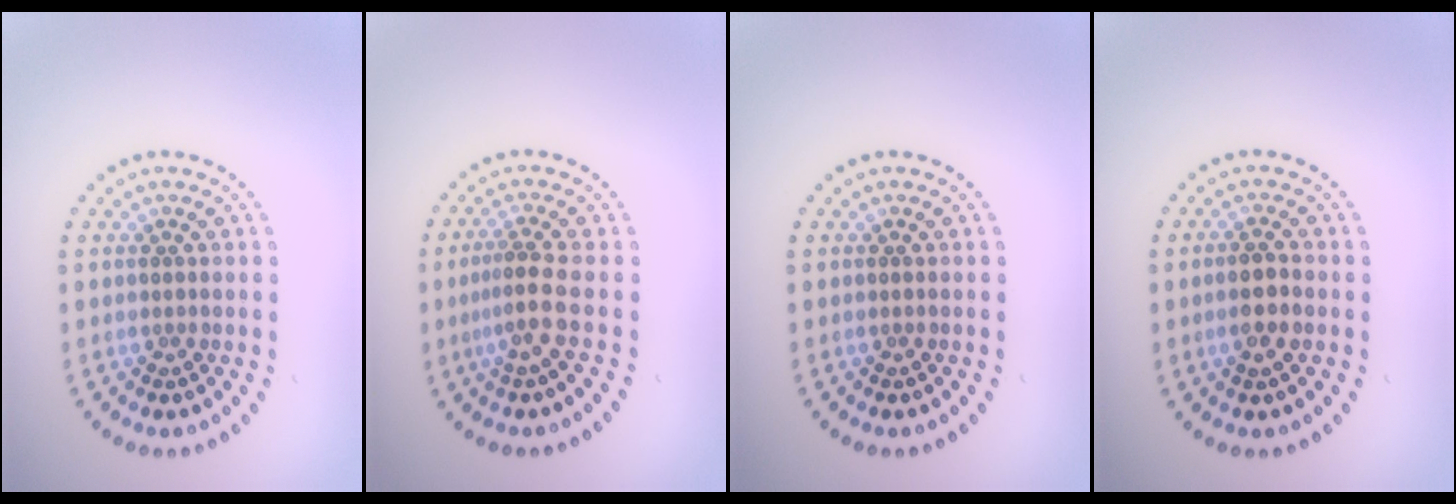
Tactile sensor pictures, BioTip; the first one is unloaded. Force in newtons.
{"total": 2.7, "press": 2.0, "slide": 1.9}
{"total": 0.0}
{"total": 1.9, "press": 1.8, "slide": 0.5}